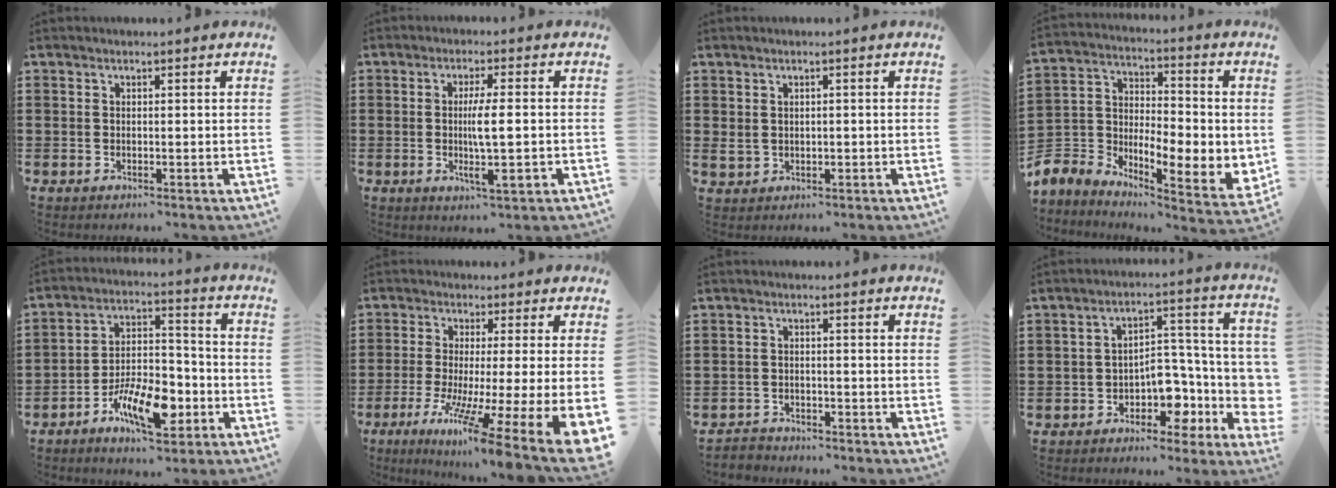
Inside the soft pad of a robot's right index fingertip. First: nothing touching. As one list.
[{"total": 6.1, "force": [-0.6, 0.7, 6.0], "torque": [-0.111, -0.006, -0.016]}, {"total": 1.5, "force": [0.6, 1.2, 0.7], "torque": [-0.019, 0.005, 0.012]}, {"total": 5.0, "force": [-1.0, 3.7, 3.2], "torque": [-0.072, -0.030, -0.014]}, {"total": 10.7, "force": [-5.3, 4.7, 8.0], "torque": [-0.153, 0.011, -0.093]}, {"total": 7.7, "force": [-3.1, -0.4, 7.1], "torque": [-0.121, -0.049, -0.064]}, {"total": 2.1, "force": [-2.0, 0.5, -0.2], "torque": [-0.003, 0.003, -0.047]}, {"total": 7.2, "force": [-2.5, 5.2, 4.2], "torque": [-0.056, 0.000, -0.044]}]